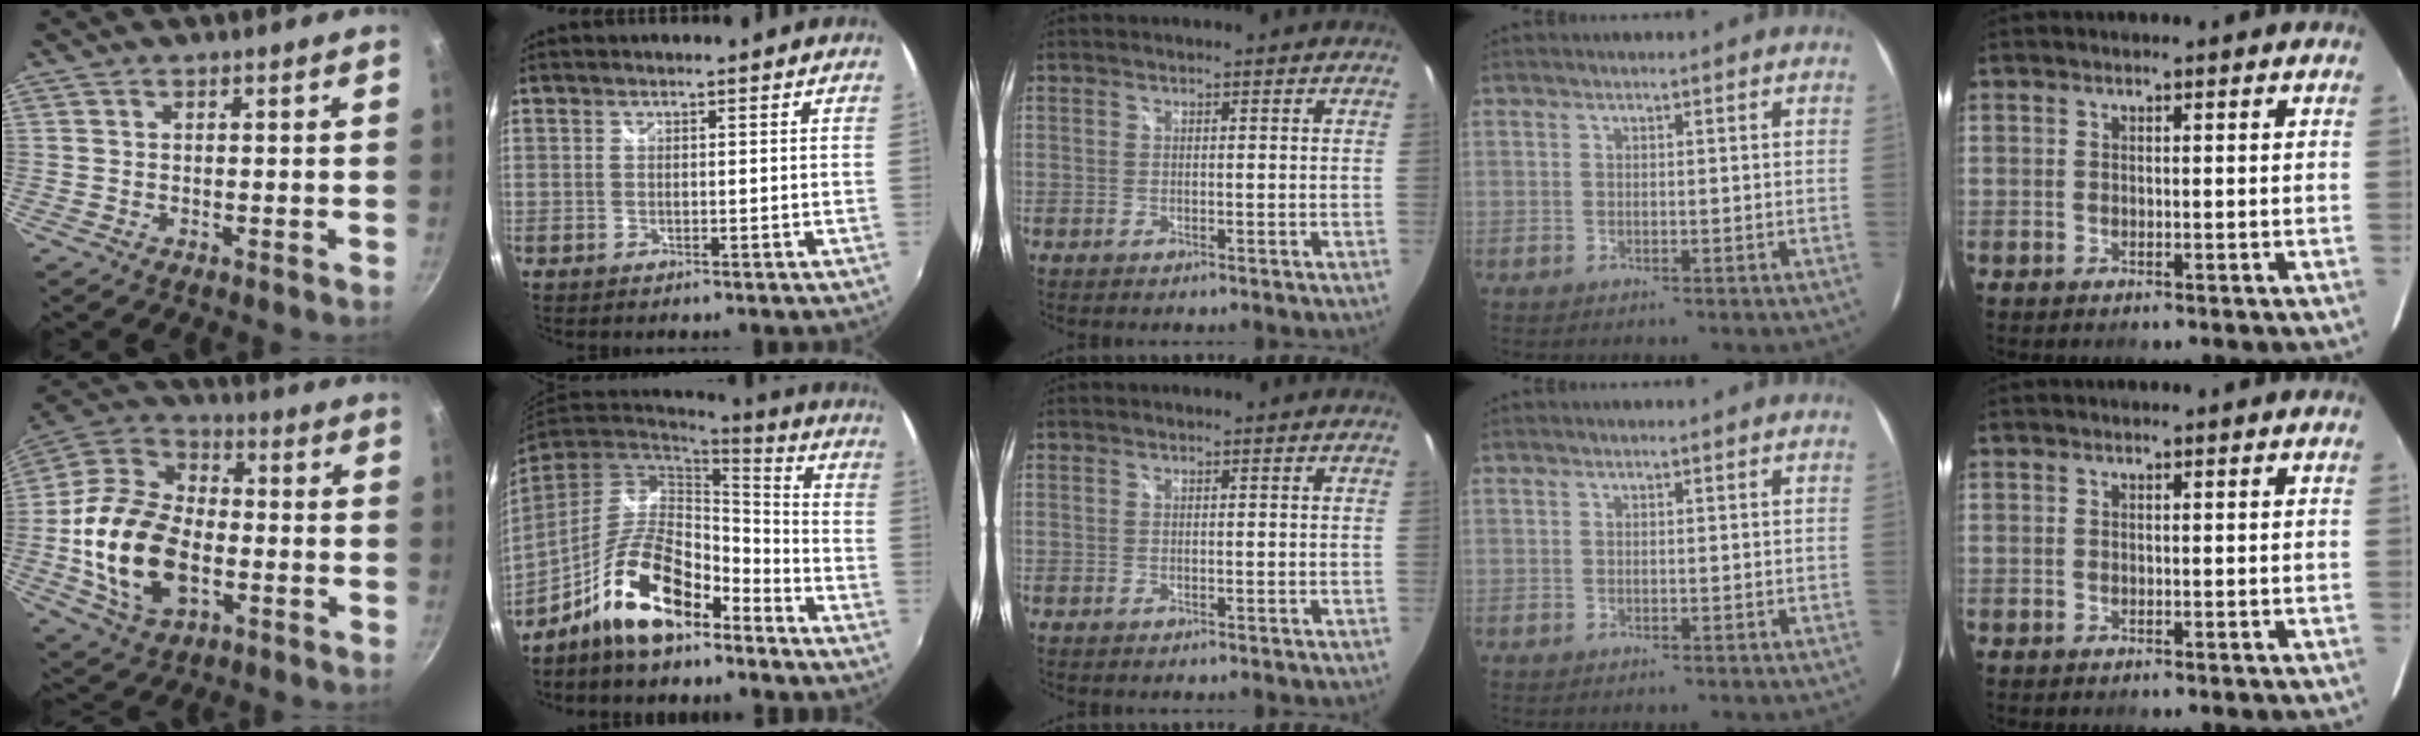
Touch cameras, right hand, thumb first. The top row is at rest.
{"thumb": {"total": 20.0, "force": [-3.7, 12.8, 15.0], "torque": [-0.271, 0.029, -0.073]}, "index": {"total": 15.2, "force": [-9.8, 6.0, 9.9], "torque": [-0.195, 0.007, -0.172]}}